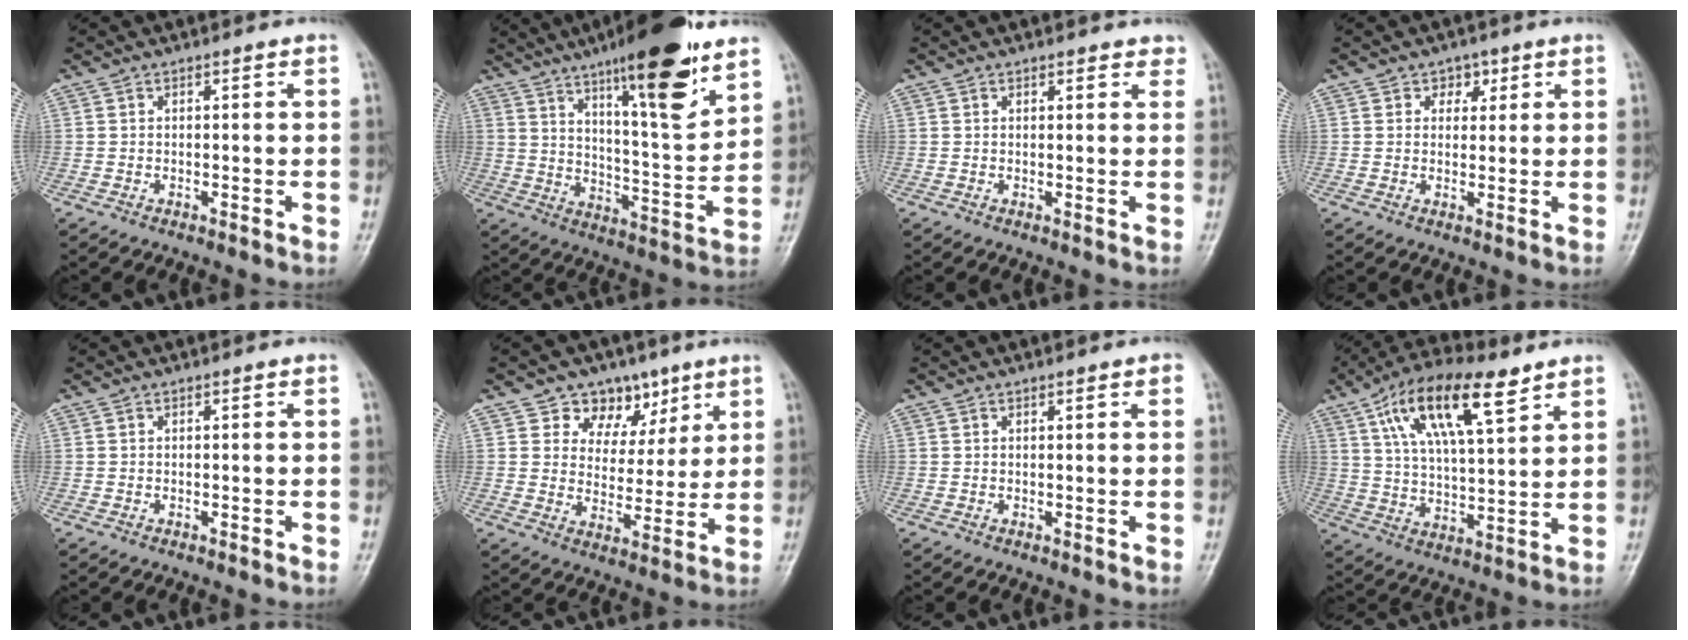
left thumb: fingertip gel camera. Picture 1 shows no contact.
{"total": 19.9, "force": [12.6, 4.0, 14.9], "torque": [-0.199, -0.068, 0.200]}
{"total": 2.5, "force": [2.1, 1.2, 0.9], "torque": [0.015, -0.005, 0.019]}
{"total": 3.1, "force": [1.6, 2.4, 1.0], "torque": [0.014, -0.005, 0.018]}
{"total": 0.0}
{"total": 9.6, "force": [5.9, 7.1, 2.7], "torque": [0.005, -0.026, 0.096]}
{"total": 1.4, "force": [0.9, 0.4, 0.9], "torque": [-0.009, -0.002, 0.010]}
{"total": 17.2, "force": [9.1, 6.3, 13.1], "torque": [-0.209, -0.018, 0.162]}